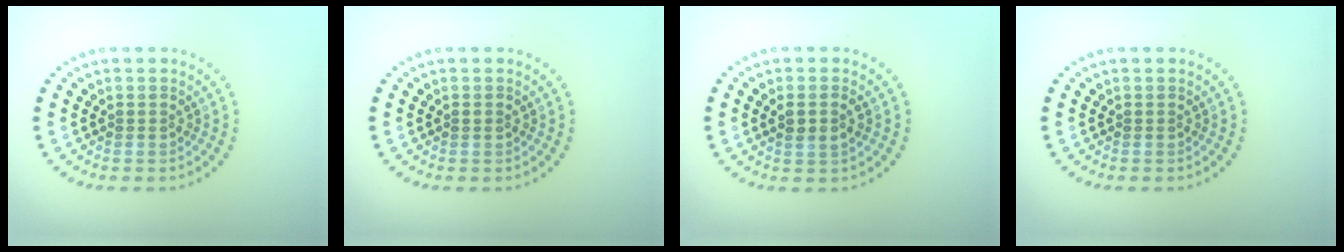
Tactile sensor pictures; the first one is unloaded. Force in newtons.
{"total": 0.6, "press": 0.6, "slide": 0.0}
{"total": 1.9, "press": 1.8, "slide": 0.6}
{"total": 0.0}